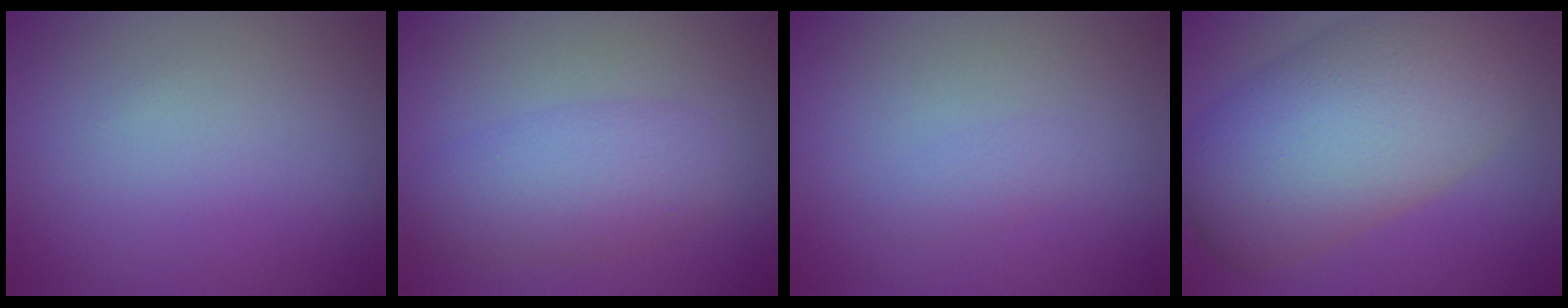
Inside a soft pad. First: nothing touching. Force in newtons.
{"total": 4.1, "press": 4.1, "slide": 0.2}
{"total": 0.9, "press": 0.9, "slide": 0.0}
{"total": 11.3, "press": 11.3, "slide": 0.8}